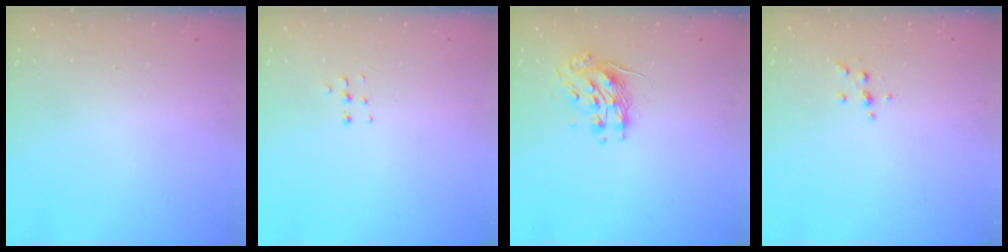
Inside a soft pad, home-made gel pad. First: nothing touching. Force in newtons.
{"total": 3.8, "press": 3.7, "slide": 0.9}
{"total": 9.3, "press": 9.3, "slide": 0.5}
{"total": 3.8, "press": 3.6, "slide": 1.2}